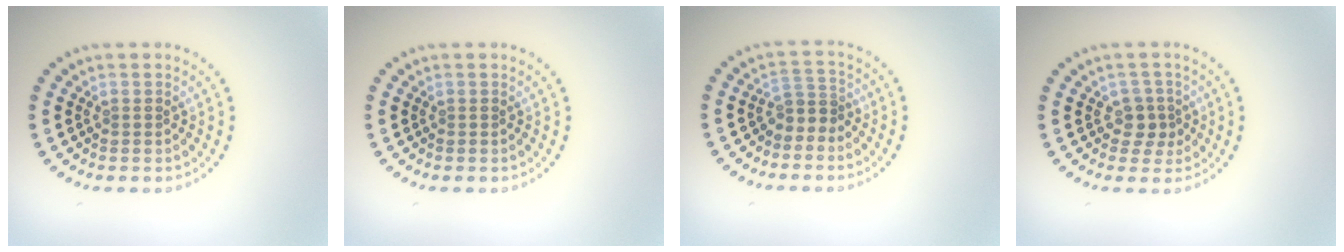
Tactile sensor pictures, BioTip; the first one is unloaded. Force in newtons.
{"total": 0.0}
{"total": 2.0, "press": 1.3, "slide": 1.5}
{"total": 1.9, "press": 1.6, "slide": 1.0}